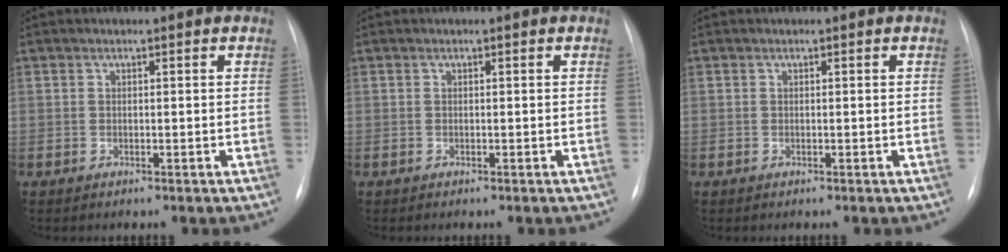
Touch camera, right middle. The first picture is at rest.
{"total": 0.0}
{"total": 0.0}